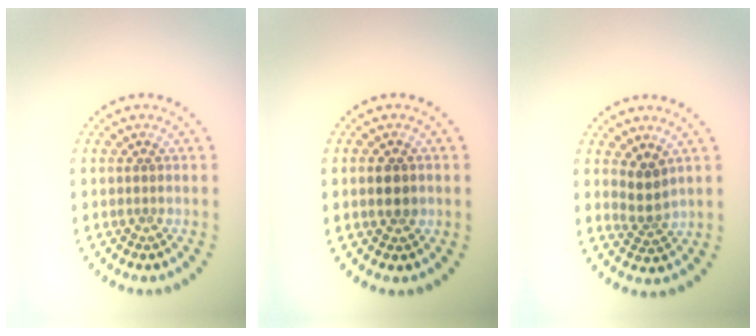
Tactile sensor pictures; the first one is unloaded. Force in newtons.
{"total": 1.7, "press": 1.7, "slide": 0.1}
{"total": 2.3, "press": 1.8, "slide": 1.3}